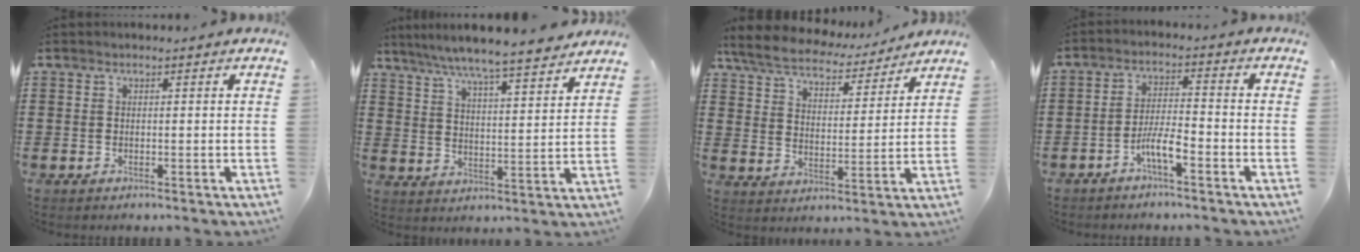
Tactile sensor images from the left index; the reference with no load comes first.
{"total": 6.2, "force": [5.7, -0.6, 2.3], "torque": [-0.069, -0.040, 0.094]}
{"total": 6.3, "force": [5.9, 1.2, 2.0], "torque": [-0.066, -0.033, 0.100]}
{"total": 5.0, "force": [-2.9, 0.8, 3.9], "torque": [-0.088, 0.000, -0.059]}